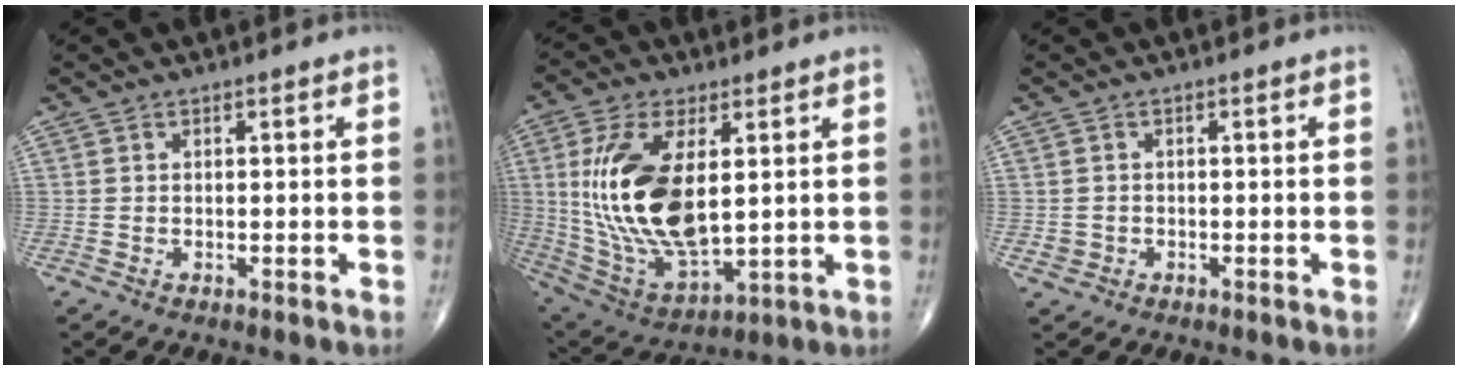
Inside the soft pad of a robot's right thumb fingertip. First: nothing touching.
{"total": 19.8, "force": [2.9, 9.4, 17.2], "torque": [-0.342, -0.024, 0.068]}
{"total": 1.5, "force": [-0.5, 1.4, 0.3], "torque": [-0.002, 0.006, -0.008]}